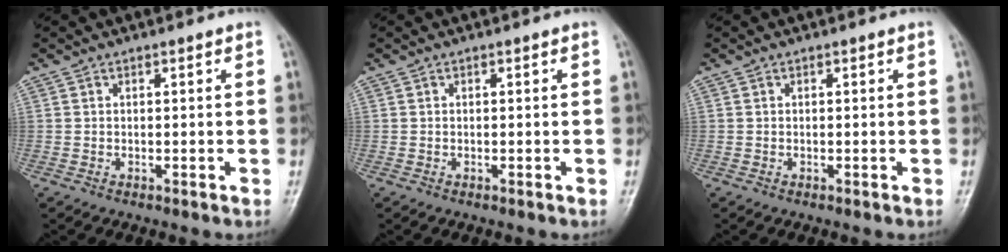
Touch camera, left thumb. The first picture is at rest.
{"total": 0.0}
{"total": 0.0}